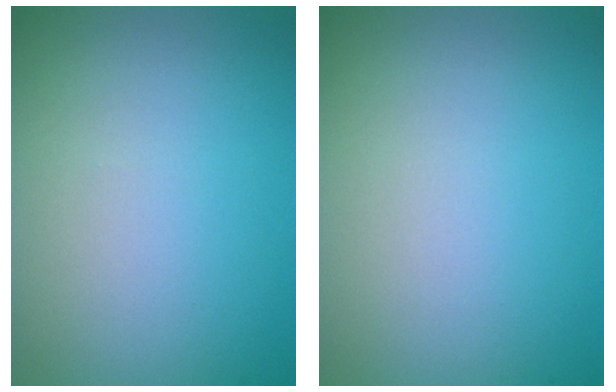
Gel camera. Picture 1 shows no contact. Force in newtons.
{"total": 0.0}